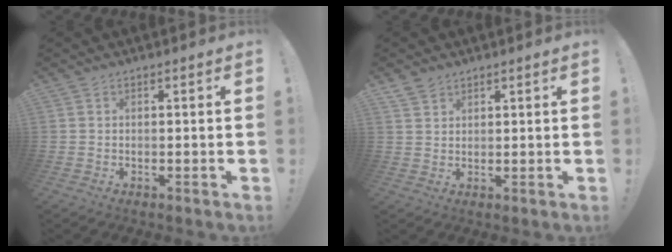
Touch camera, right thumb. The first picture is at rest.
{"total": 3.2, "force": [2.6, 1.7, 0.6], "torque": [-0.005, -0.017, 0.049]}